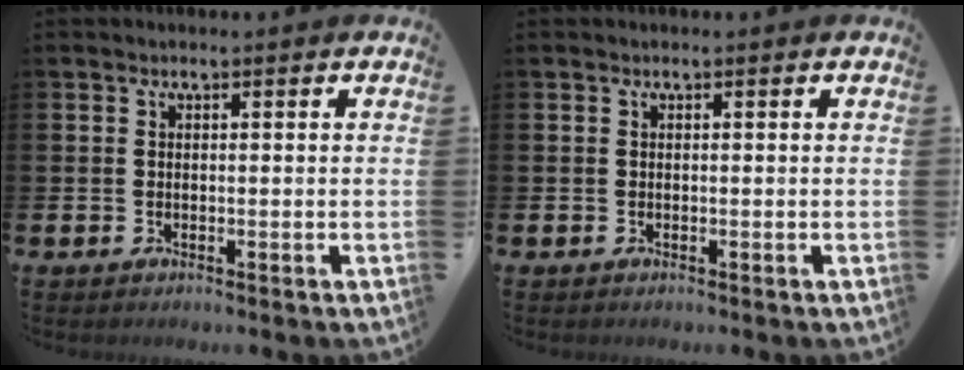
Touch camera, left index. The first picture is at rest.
{"total": 0.0}